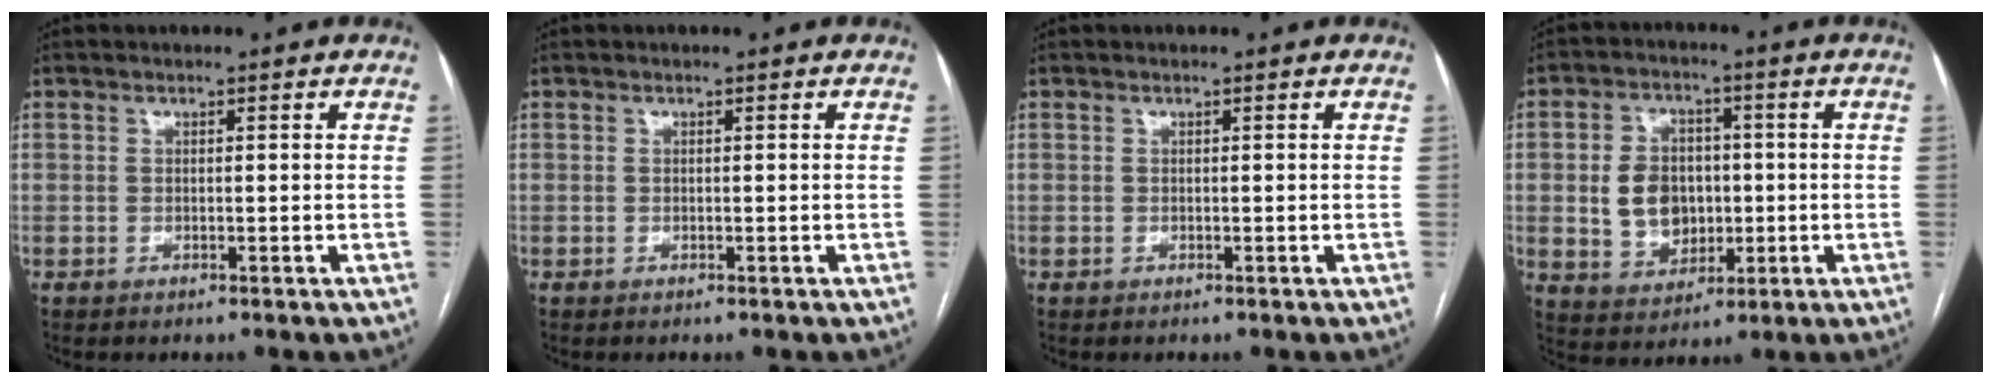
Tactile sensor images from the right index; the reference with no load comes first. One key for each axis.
{"total": 0.0}
{"total": 0.0}
{"total": 8.9, "fx": -0.1, "fy": 7.0, "fz": 5.6, "tx": -0.112, "ty": 0.014, "tz": 0.009}